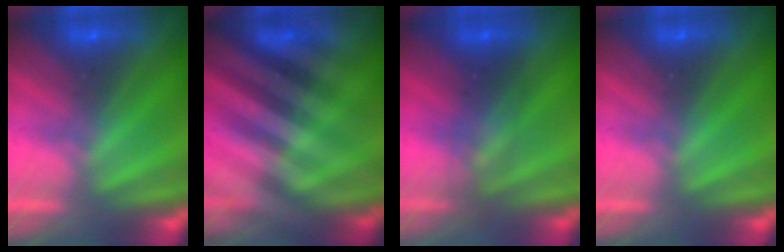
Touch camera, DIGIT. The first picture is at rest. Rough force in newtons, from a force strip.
{"total": 2.5}
{"total": 2.9}
{"total": 0.0}